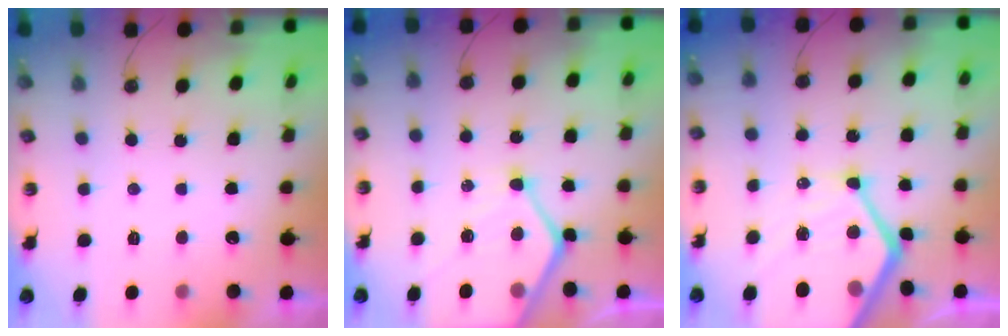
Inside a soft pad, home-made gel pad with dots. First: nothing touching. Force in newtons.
{"total": 12.2, "press": 12.1, "slide": 1.1}
{"total": 19.8, "press": 19.7, "slide": 2.1}